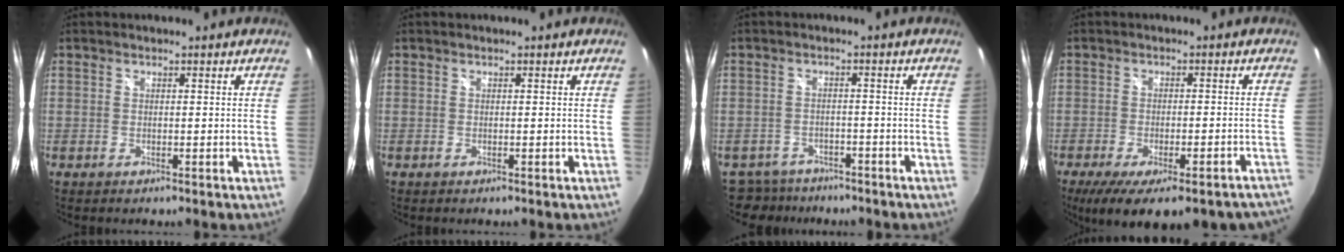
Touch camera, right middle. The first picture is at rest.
{"total": 0.0}
{"total": 8.3, "force": [-7.0, 4.2, 1.4], "torque": [-0.047, -0.003, -0.107]}
{"total": 18.1, "force": [-13.9, 4.8, 10.5], "torque": [-0.183, -0.057, -0.186]}